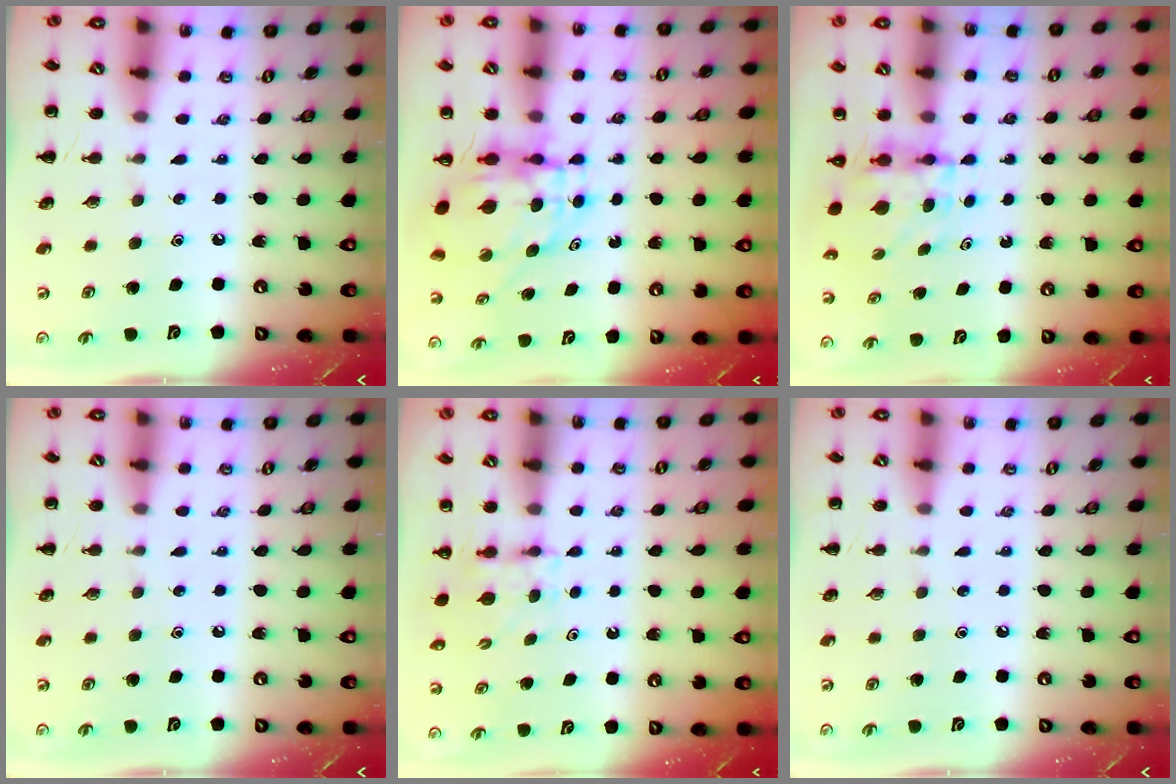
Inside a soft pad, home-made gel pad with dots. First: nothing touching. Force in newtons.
{"total": 5.9, "press": 5.9, "slide": 0.7}
{"total": 4.0, "press": 4.0, "slide": 0.3}
{"total": 0.0}
{"total": 3.6, "press": 3.3, "slide": 1.3}
{"total": 0.0}